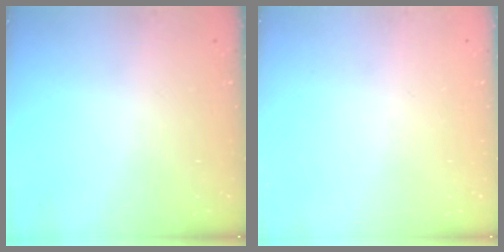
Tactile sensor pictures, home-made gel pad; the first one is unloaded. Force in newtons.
{"total": 0.0}